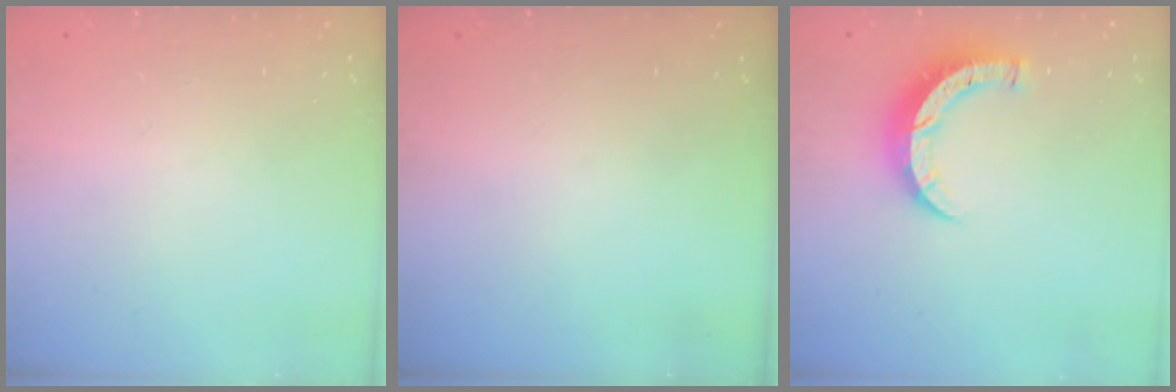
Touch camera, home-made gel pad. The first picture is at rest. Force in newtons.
{"total": 0.0}
{"total": 7.7, "press": 7.7, "slide": 0.5}